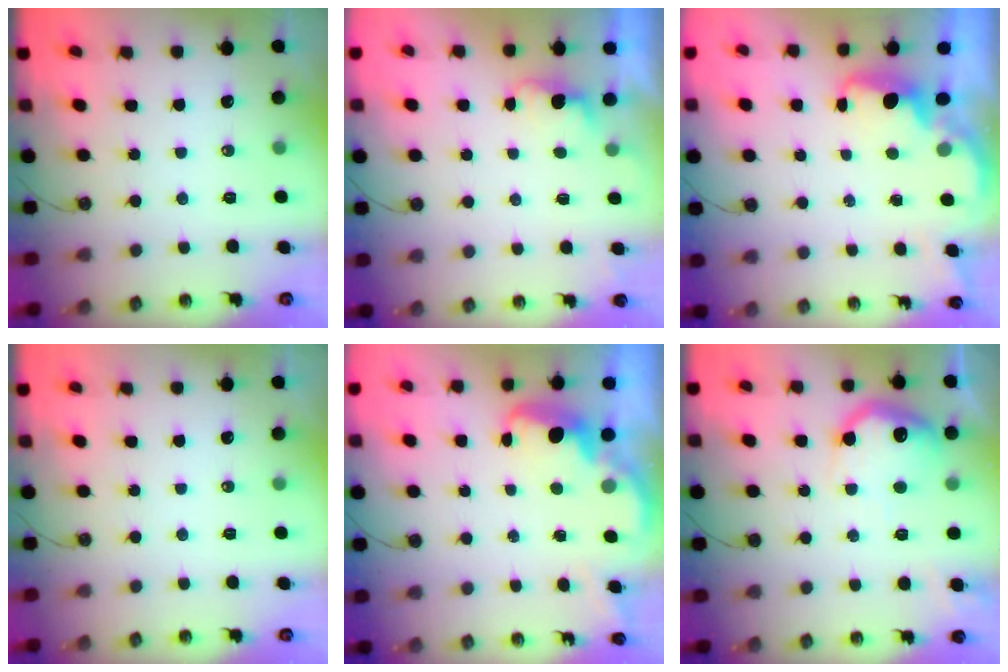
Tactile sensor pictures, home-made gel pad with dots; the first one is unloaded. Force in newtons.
{"total": 1.3, "press": 1.1, "slide": 0.8}
{"total": 1.9, "press": 1.8, "slide": 0.7}
{"total": 0.0}
{"total": 2.7, "press": 2.6, "slide": 0.4}
{"total": 15.9, "press": 15.9, "slide": 1.1}